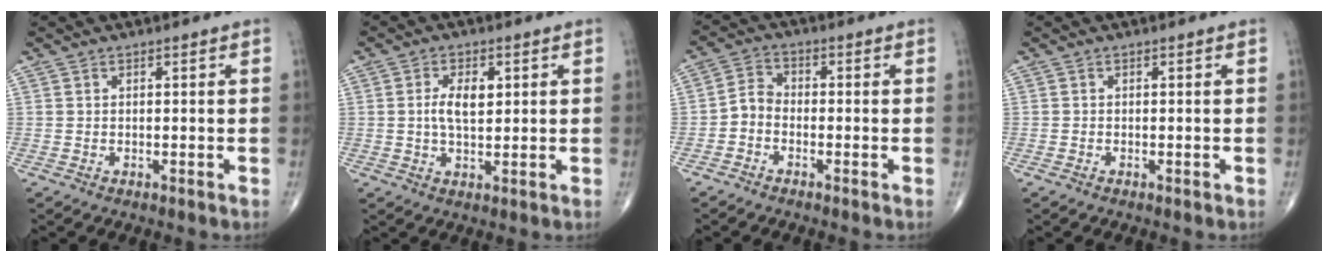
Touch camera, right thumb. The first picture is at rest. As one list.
[{"total": 5.3, "force": [1.0, 2.7, 4.4], "torque": [-0.078, -0.002, 0.015]}, {"total": 3.5, "force": [-1.7, 2.5, 1.9], "torque": [-0.027, 0.019, -0.045]}, {"total": 10.0, "force": [-6.9, 5.3, 5.0], "torque": [-0.102, 0.014, -0.131]}]